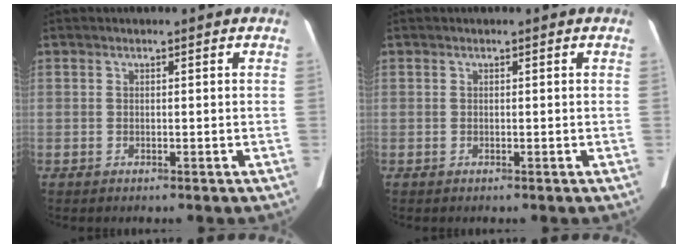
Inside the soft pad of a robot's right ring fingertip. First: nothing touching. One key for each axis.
{"total": 0.0}